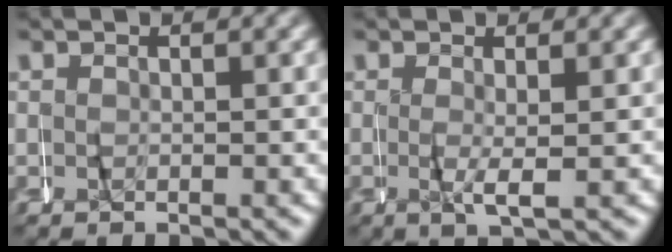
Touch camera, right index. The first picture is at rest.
{"total": 2.0, "force": [-0.3, -0.4, 1.9], "torque": [-0.038, -0.003, -0.002]}